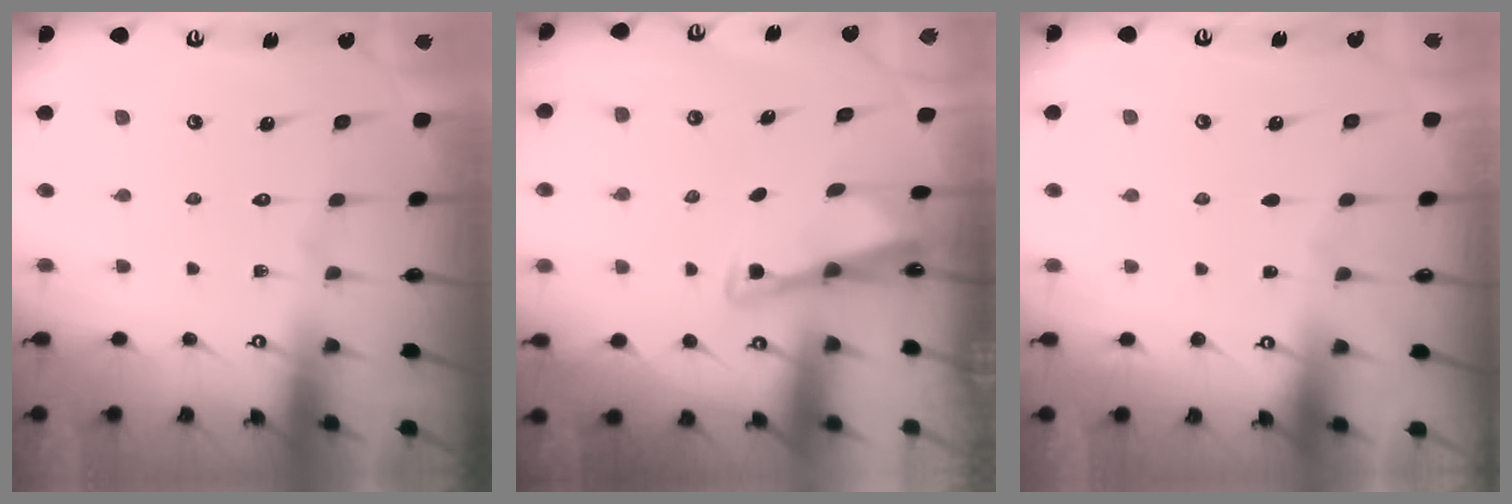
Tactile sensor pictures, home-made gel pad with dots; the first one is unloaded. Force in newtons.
{"total": 2.8, "press": 2.8, "slide": 0.3}
{"total": 2.4, "press": 2.4, "slide": 0.4}